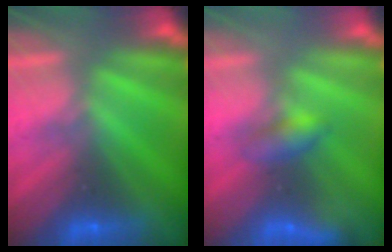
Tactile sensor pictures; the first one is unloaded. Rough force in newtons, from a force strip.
{"total": 2.1}